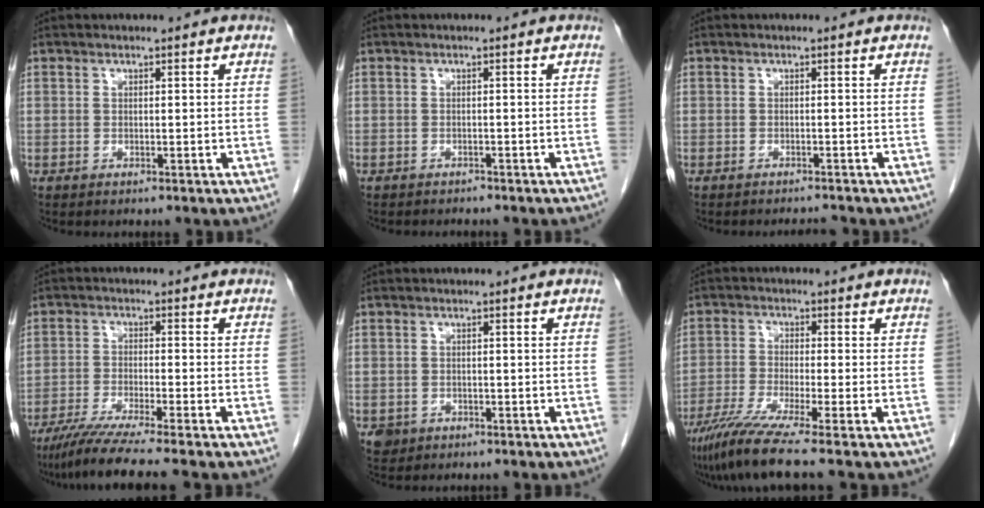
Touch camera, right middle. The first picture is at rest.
{"total": 2.4, "force": [-2.2, 0.9, 0.7], "torque": [-0.016, -0.001, -0.022]}
{"total": 1.8, "force": [-1.8, 0.0, 0.2], "torque": [-0.003, -0.005, -0.024]}
{"total": 9.0, "force": [-7.3, -1.5, 5.0], "torque": [-0.073, -0.032, -0.120]}
{"total": 1.8, "force": [-0.9, 1.6, 0.3], "torque": [-0.004, 0.005, -0.010]}
{"total": 8.3, "force": [-6.2, -1.5, 5.3], "torque": [-0.093, -0.033, -0.113]}